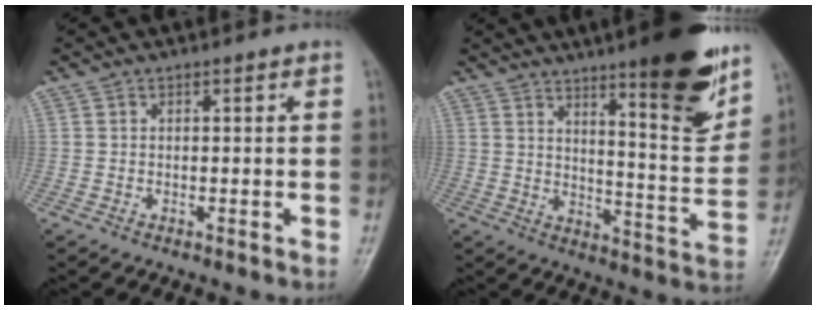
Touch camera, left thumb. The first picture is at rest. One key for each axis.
{"total": 16.9, "fx": 10.9, "fy": 3.1, "fz": 12.6, "tx": -0.145, "ty": -0.072, "tz": 0.162}